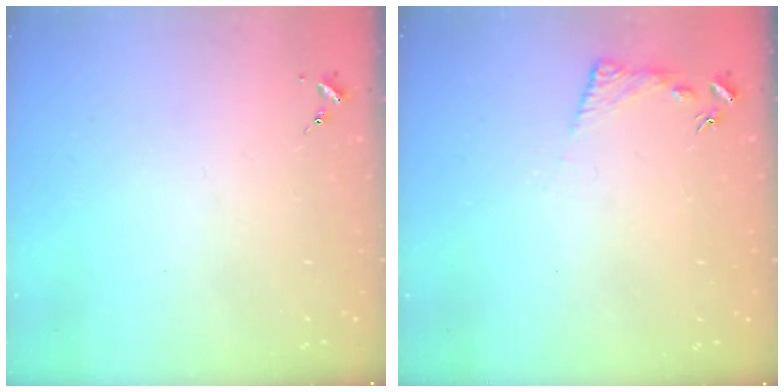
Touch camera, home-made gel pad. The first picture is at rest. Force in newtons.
{"total": 6.0, "press": 6.0, "slide": 0.4}